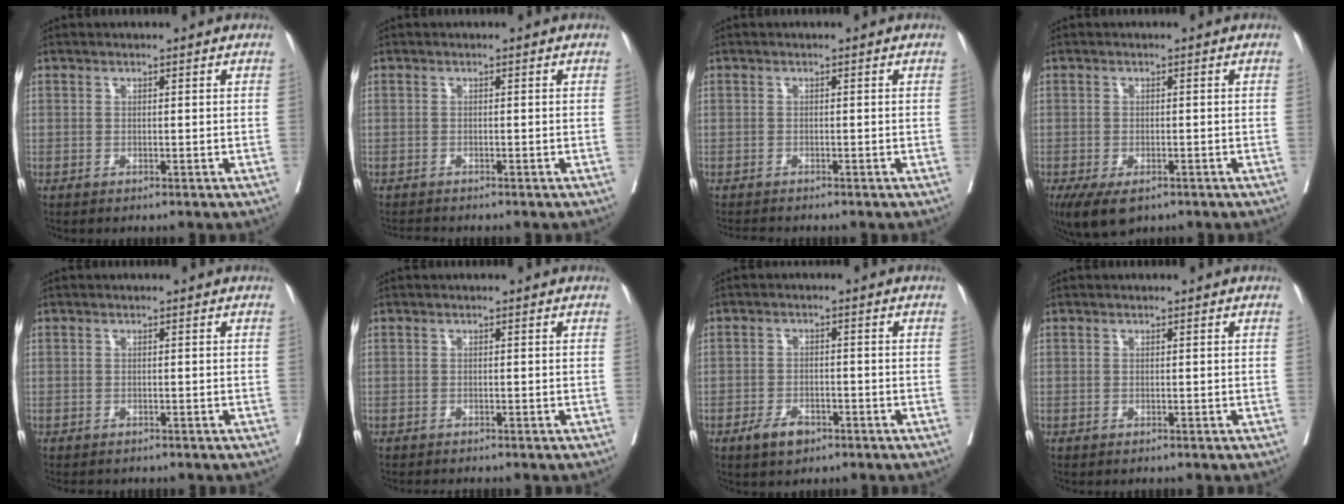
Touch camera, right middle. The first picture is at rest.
{"total": 1.7, "force": [-1.7, 0.1, 0.3], "torque": [-0.006, -0.007, -0.027]}
{"total": 1.9, "force": [-1.9, 0.2, 0.4], "torque": [-0.007, -0.007, -0.030]}
{"total": 6.3, "force": [-4.1, 2.8, 3.9], "torque": [-0.065, -0.011, -0.067]}
{"total": 3.2, "force": [-2.8, 1.2, 1.0], "torque": [-0.013, -0.005, -0.038]}
{"total": 2.3, "force": [-2.2, 0.2, 0.7], "torque": [-0.013, -0.004, -0.029]}
{"total": 3.7, "force": [-2.3, 1.8, 2.2], "torque": [-0.040, 0.001, -0.036]}
{"total": 0.0}